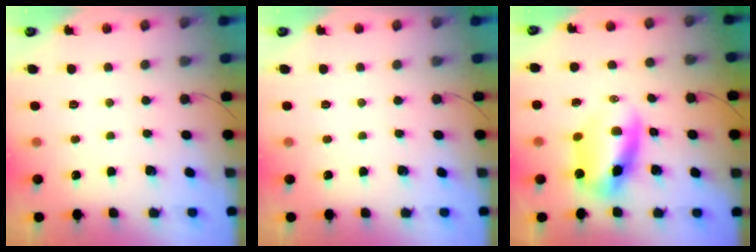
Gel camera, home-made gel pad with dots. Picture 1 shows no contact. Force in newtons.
{"total": 0.0}
{"total": 9.0, "press": 8.7, "slide": 2.2}